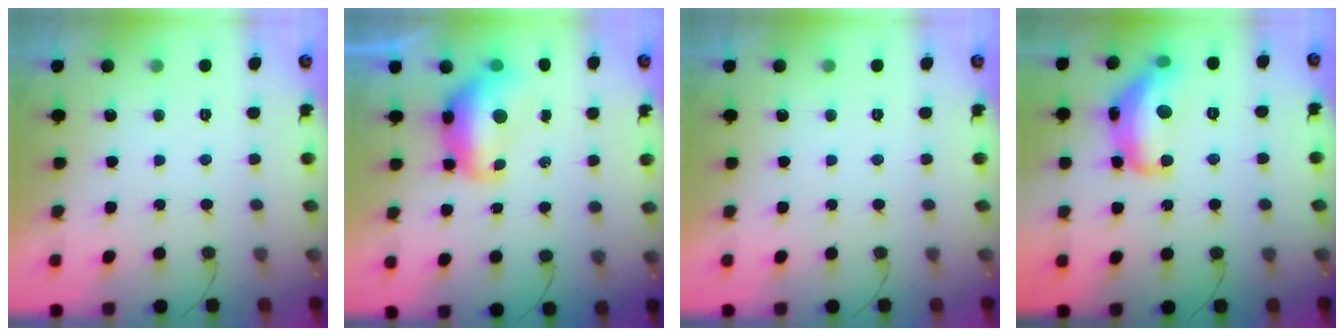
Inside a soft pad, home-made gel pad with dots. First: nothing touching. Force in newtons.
{"total": 12.4, "press": 12.4, "slide": 1.1}
{"total": 0.0}
{"total": 16.7, "press": 16.7, "slide": 1.0}